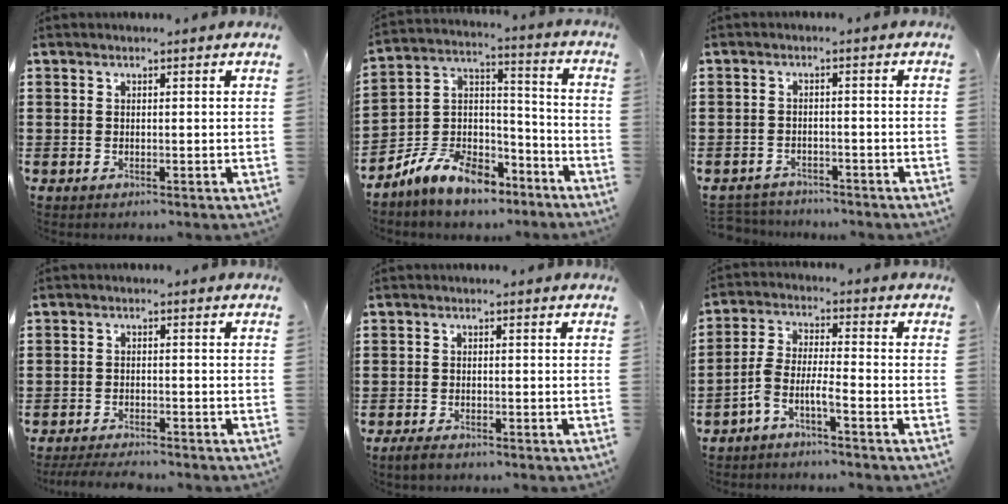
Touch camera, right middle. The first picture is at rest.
{"total": 10.2, "force": [-8.5, 4.0, 4.0], "torque": [-0.091, 0.027, -0.169]}
{"total": 2.6, "force": [-2.6, 0.6, -0.3], "torque": [-0.003, 0.000, -0.058]}
{"total": 3.2, "force": [-3.1, 0.4, 0.6], "torque": [-0.018, -0.001, -0.067]}
{"total": 1.7, "force": [-1.4, 0.7, 0.7], "torque": [-0.022, -0.001, -0.031]}
{"total": 4.3, "force": [-3.0, 0.4, 3.0], "torque": [-0.069, -0.003, -0.063]}